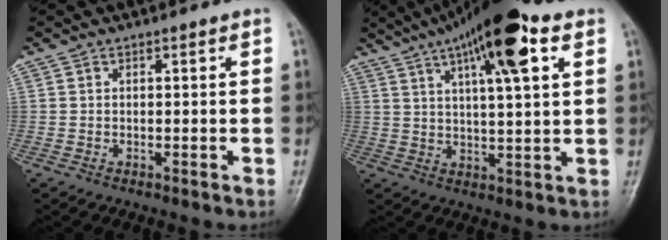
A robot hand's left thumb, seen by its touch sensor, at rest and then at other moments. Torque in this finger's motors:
{"motor_torque": [0.66, 0.74, 1.69, -1.08, 0.35]}